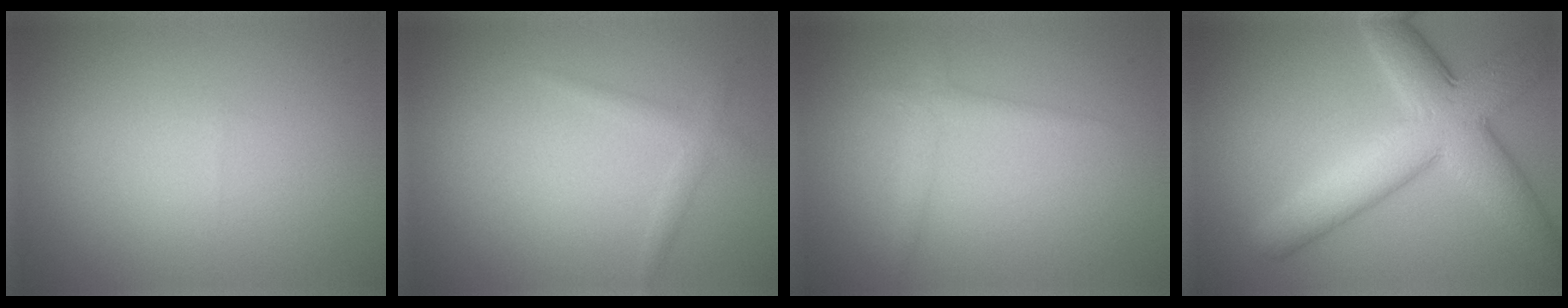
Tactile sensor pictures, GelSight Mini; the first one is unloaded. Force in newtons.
{"total": 1.2, "press": 1.2, "slide": 0.0}
{"total": 1.4, "press": 1.4, "slide": 0.1}
{"total": 8.7, "press": 8.7, "slide": 0.3}